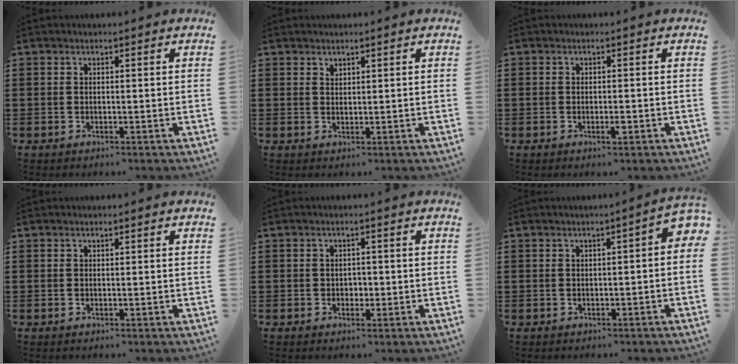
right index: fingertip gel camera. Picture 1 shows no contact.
{"total": 0.9, "force": [0.9, 0.3, 0.0], "torque": [-0.001, 0.000, 0.017]}
{"total": 1.4, "force": [-0.6, 0.4, 1.2], "torque": [-0.022, -0.003, -0.010]}
{"total": 0.0}
{"total": 1.2, "force": [-0.2, 1.0, 0.7], "torque": [-0.015, 0.003, -0.005]}
{"total": 1.6, "force": [-0.4, 0.4, 1.5], "torque": [-0.028, -0.001, -0.008]}